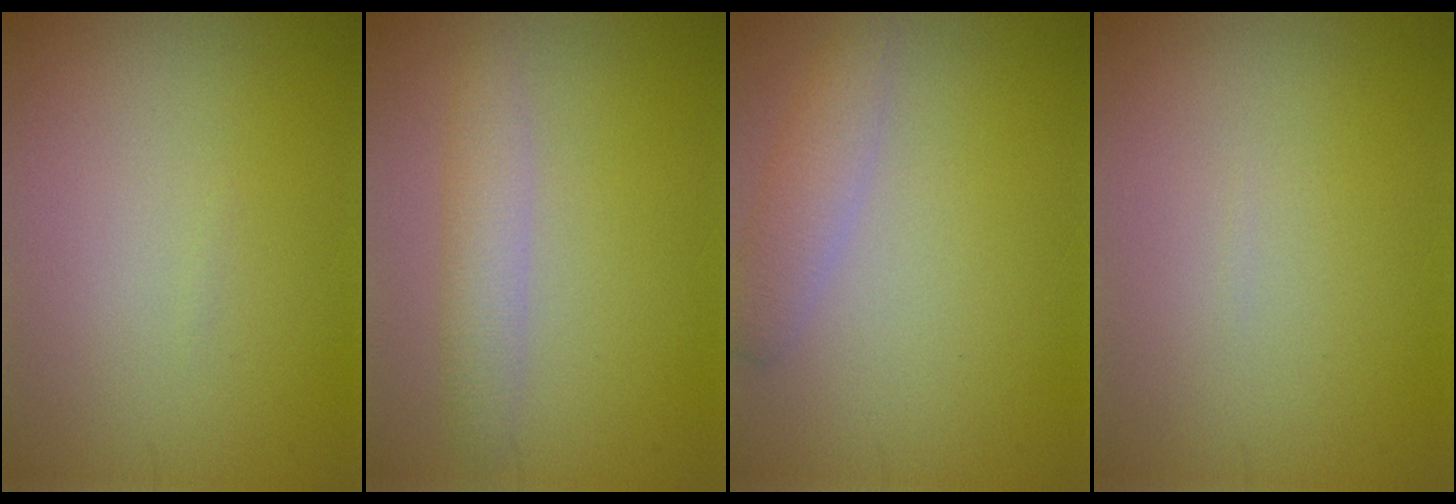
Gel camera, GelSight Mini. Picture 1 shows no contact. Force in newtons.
{"total": 2.6, "press": 2.6, "slide": 0.1}
{"total": 2.6, "press": 2.6, "slide": 0.1}
{"total": 0.0}